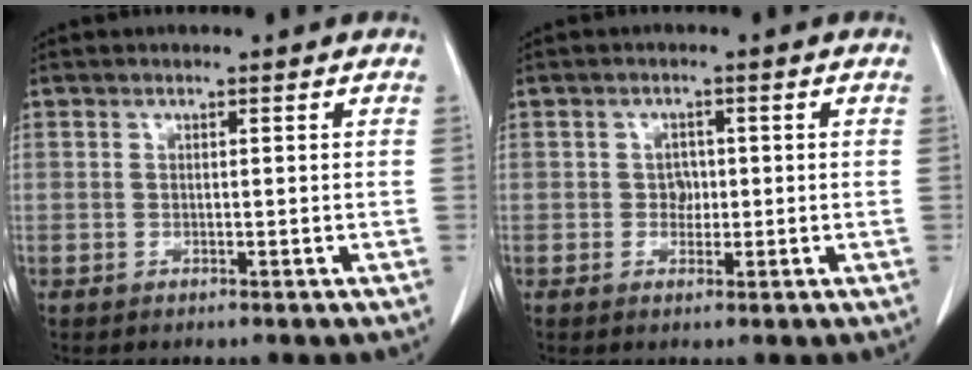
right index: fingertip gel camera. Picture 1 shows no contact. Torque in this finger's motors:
{"motor_torque": [0.06, -0.02, 0.00, 0.01]}